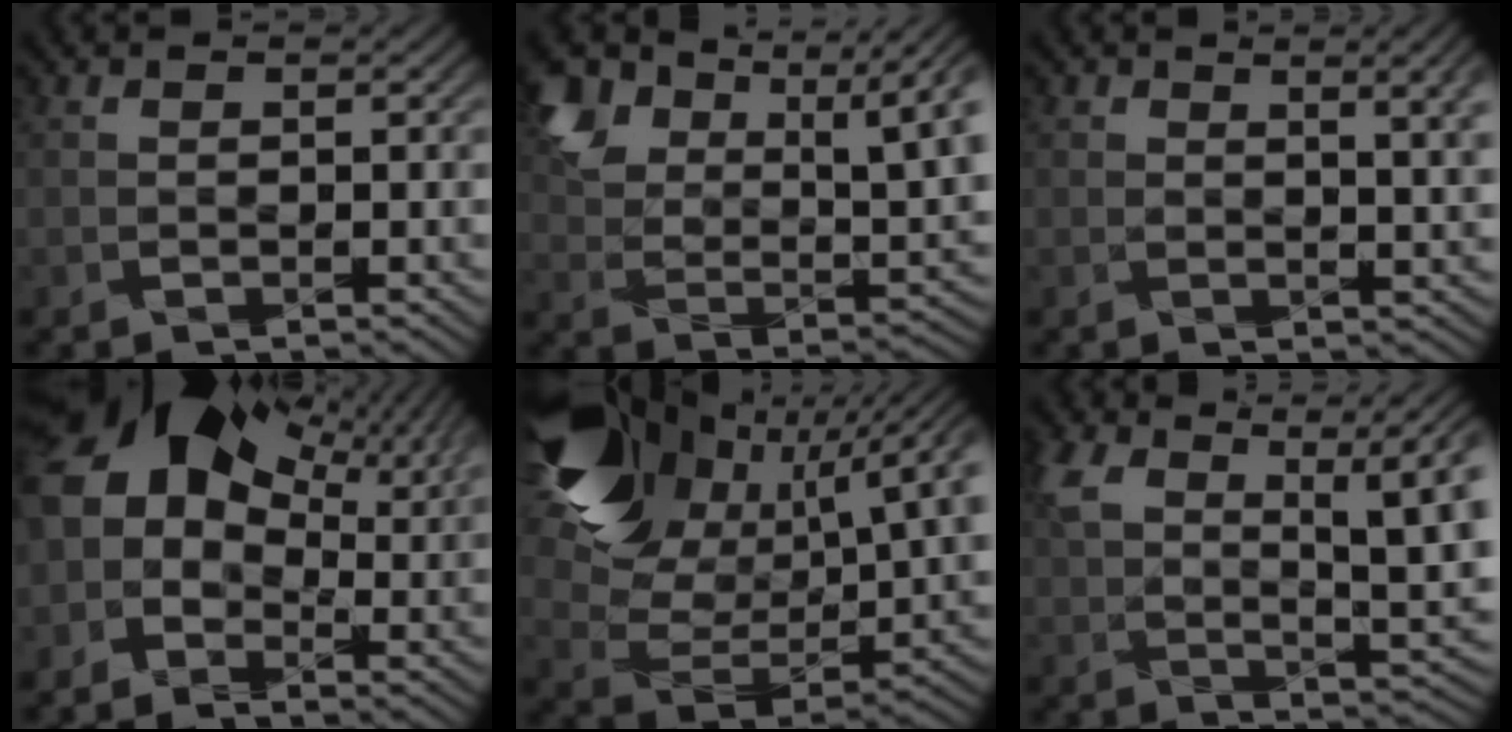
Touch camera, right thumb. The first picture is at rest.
{"total": 13.6, "force": [8.2, 6.8, 8.5], "torque": [-0.187, 0.017, 0.151]}
{"total": 4.3, "force": [2.0, 1.2, 3.6], "torque": [-0.047, 0.004, 0.028]}
{"total": 14.0, "force": [3.6, 9.8, 9.4], "torque": [-0.209, 0.003, 0.070]}
{"total": 18.6, "force": [8.6, 10.9, 12.4], "torque": [-0.268, 0.027, 0.161]}
{"total": 13.4, "force": [5.0, 5.5, 11.1], "torque": [-0.216, 0.000, 0.088]}